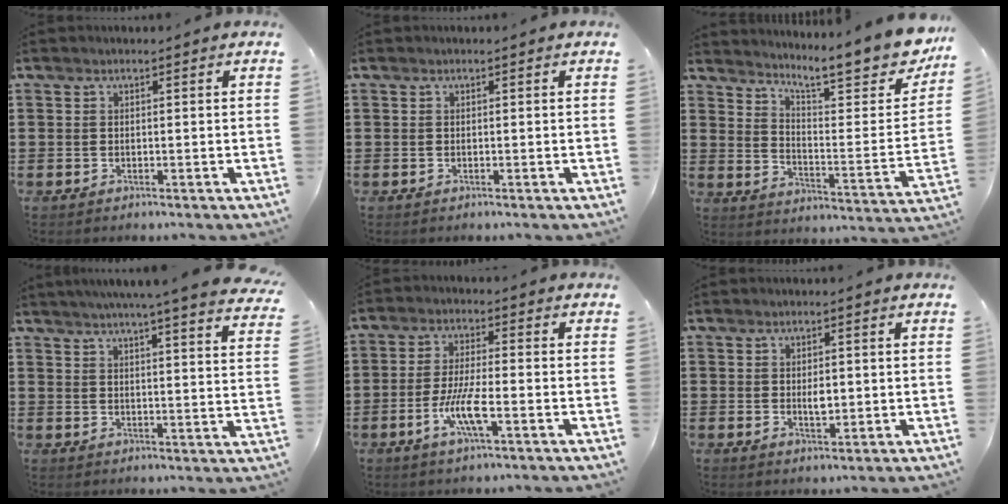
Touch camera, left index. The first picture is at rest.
{"total": 0.0}
{"total": 9.5, "force": [7.8, 1.6, 5.2], "torque": [-0.092, -0.063, 0.123]}
{"total": 4.7, "force": [4.2, -0.7, 2.0], "torque": [-0.050, -0.029, 0.069]}
{"total": 6.8, "force": [-2.6, 1.3, 6.1], "torque": [-0.134, -0.013, -0.055]}
{"total": 2.2, "force": [0.1, 0.9, 2.0], "torque": [-0.031, -0.002, -0.002]}